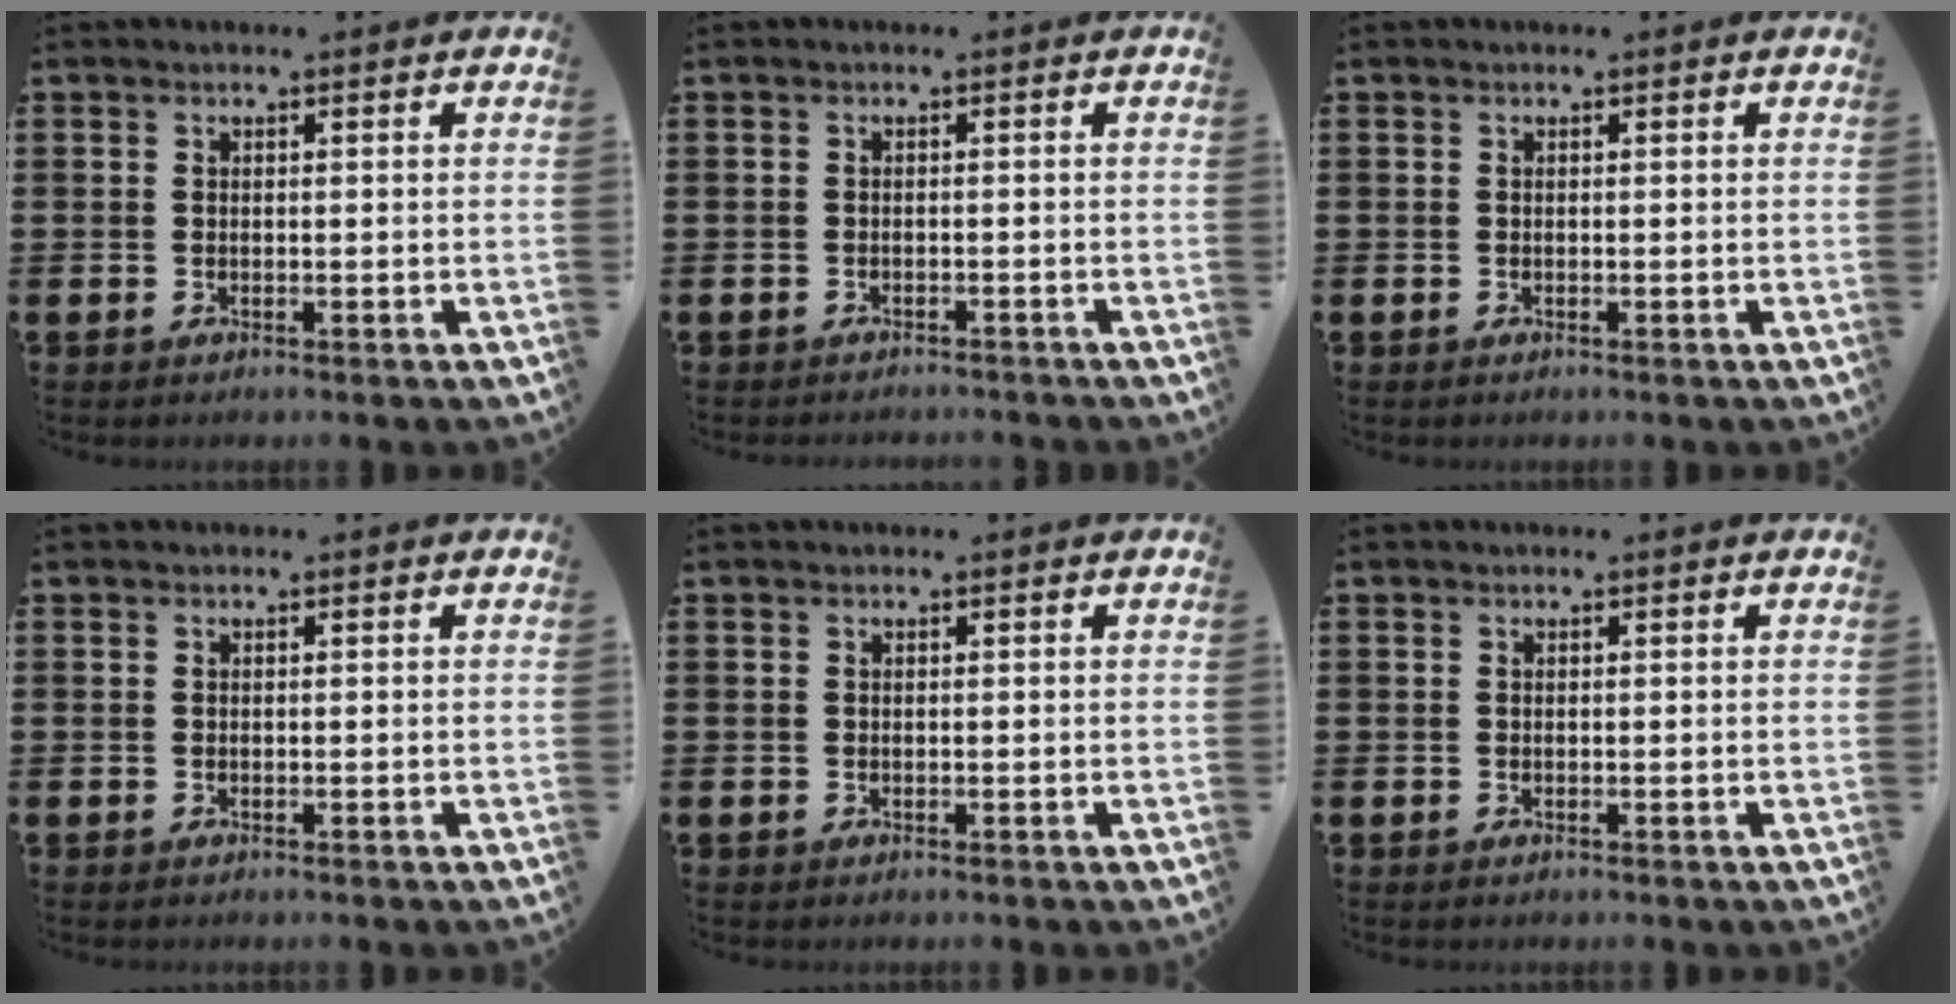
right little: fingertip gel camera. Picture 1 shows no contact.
{"total": 0.7, "force": [-0.7, -0.1, -0.1], "torque": [0.000, 0.000, -0.016]}
{"total": 0.0}
{"total": 0.0}
{"total": 0.0}
{"total": 0.0}